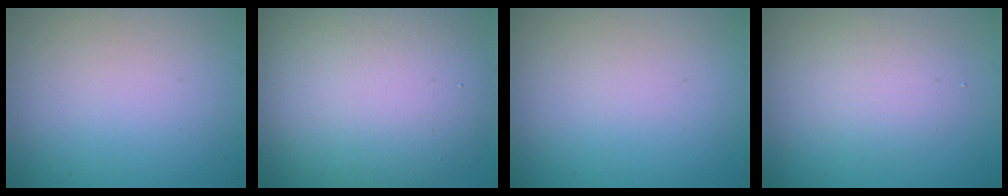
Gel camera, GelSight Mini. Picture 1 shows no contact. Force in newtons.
{"total": 11.4, "press": 11.4, "slide": 0.8}
{"total": 0.0}
{"total": 2.7, "press": 2.7, "slide": 0.1}